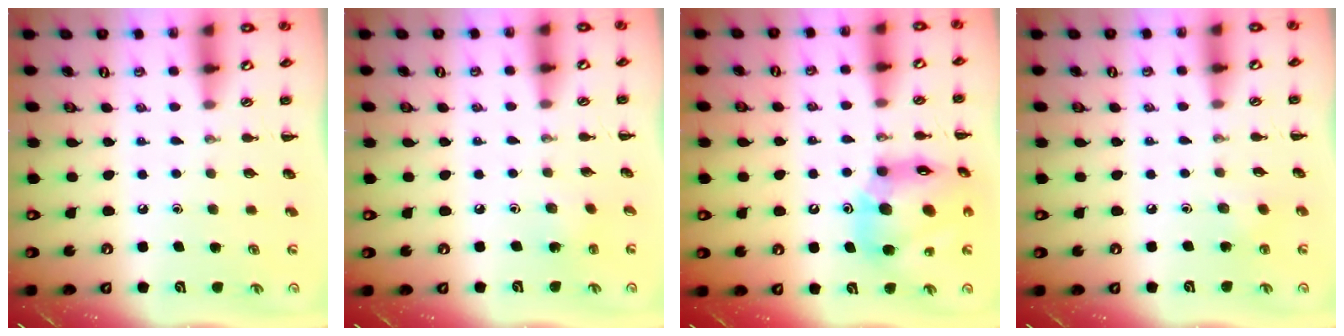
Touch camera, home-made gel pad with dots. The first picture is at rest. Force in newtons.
{"total": 2.6, "press": 2.5, "slide": 0.8}
{"total": 18.2, "press": 17.6, "slide": 4.8}
{"total": 2.1, "press": 2.0, "slide": 0.8}